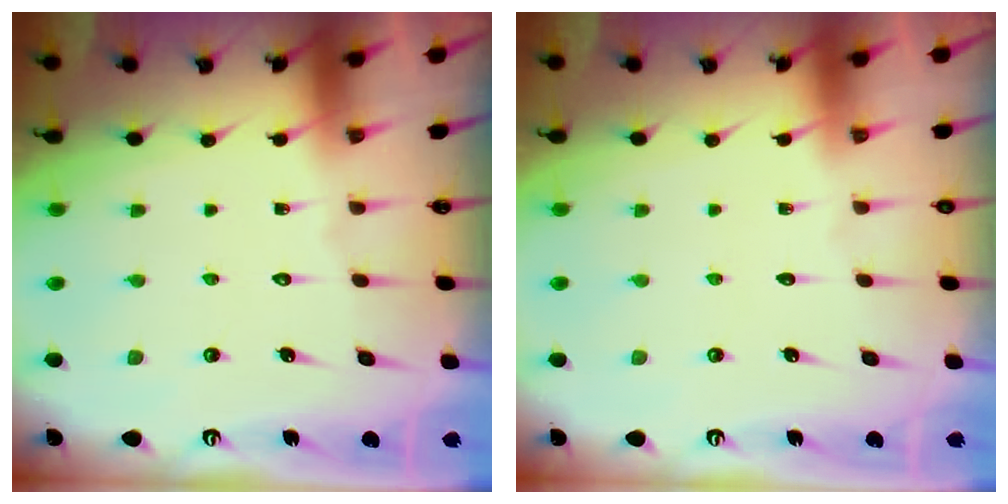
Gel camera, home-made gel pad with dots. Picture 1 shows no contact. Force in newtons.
{"total": 0.0}